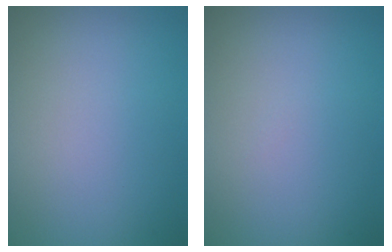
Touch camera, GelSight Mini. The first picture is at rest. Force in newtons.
{"total": 0.0}